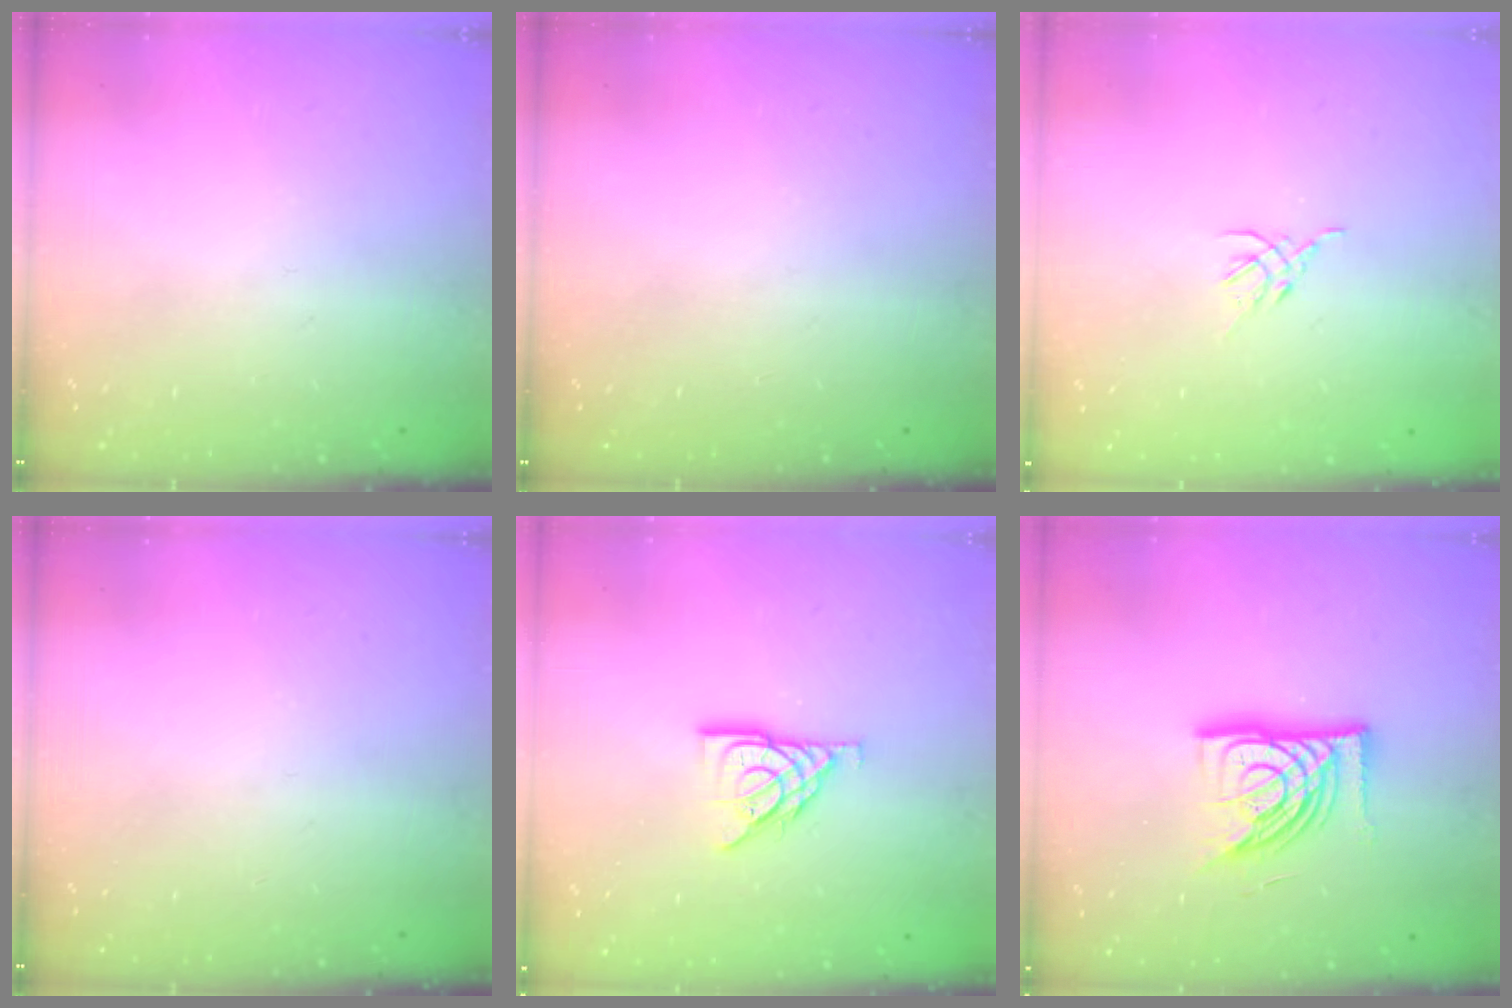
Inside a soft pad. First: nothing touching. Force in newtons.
{"total": 0.0}
{"total": 2.7, "press": 2.6, "slide": 0.7}
{"total": 0.0}
{"total": 9.6, "press": 9.6, "slide": 0.4}
{"total": 15.7, "press": 15.5, "slide": 2.2}